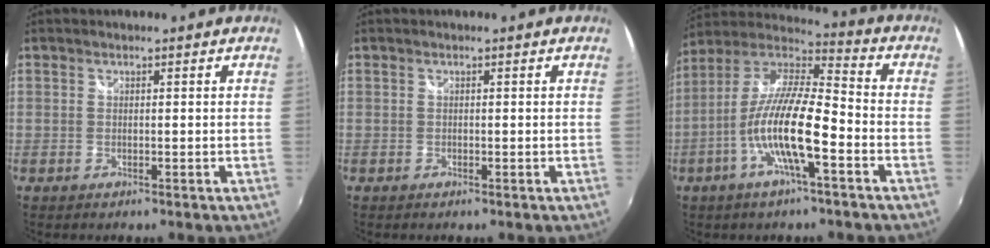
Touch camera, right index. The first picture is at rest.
{"total": 0.0}
{"total": 15.0, "force": [-5.6, 2.9, 13.6], "torque": [-0.261, -0.007, -0.110]}